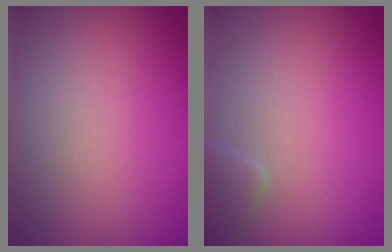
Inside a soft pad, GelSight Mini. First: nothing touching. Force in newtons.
{"total": 1.6, "press": 1.6, "slide": 0.1}